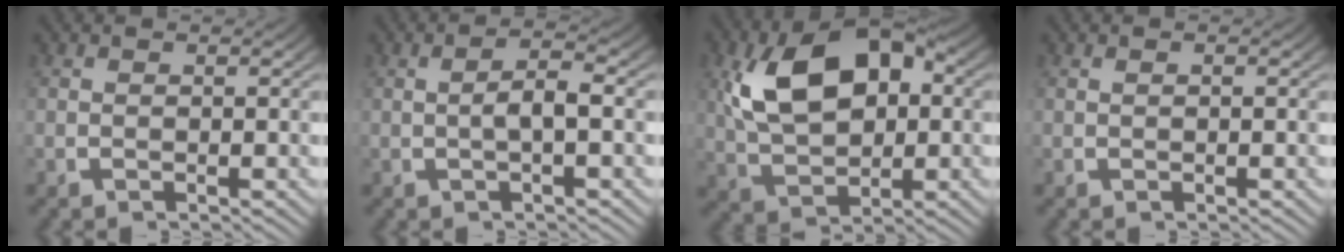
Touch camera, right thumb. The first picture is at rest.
{"total": 2.5, "force": [-0.1, 0.7, 2.4], "torque": [-0.047, 0.000, 0.001]}
{"total": 12.0, "force": [1.7, 7.6, 9.1], "torque": [-0.191, -0.025, 0.050]}
{"total": 0.0}